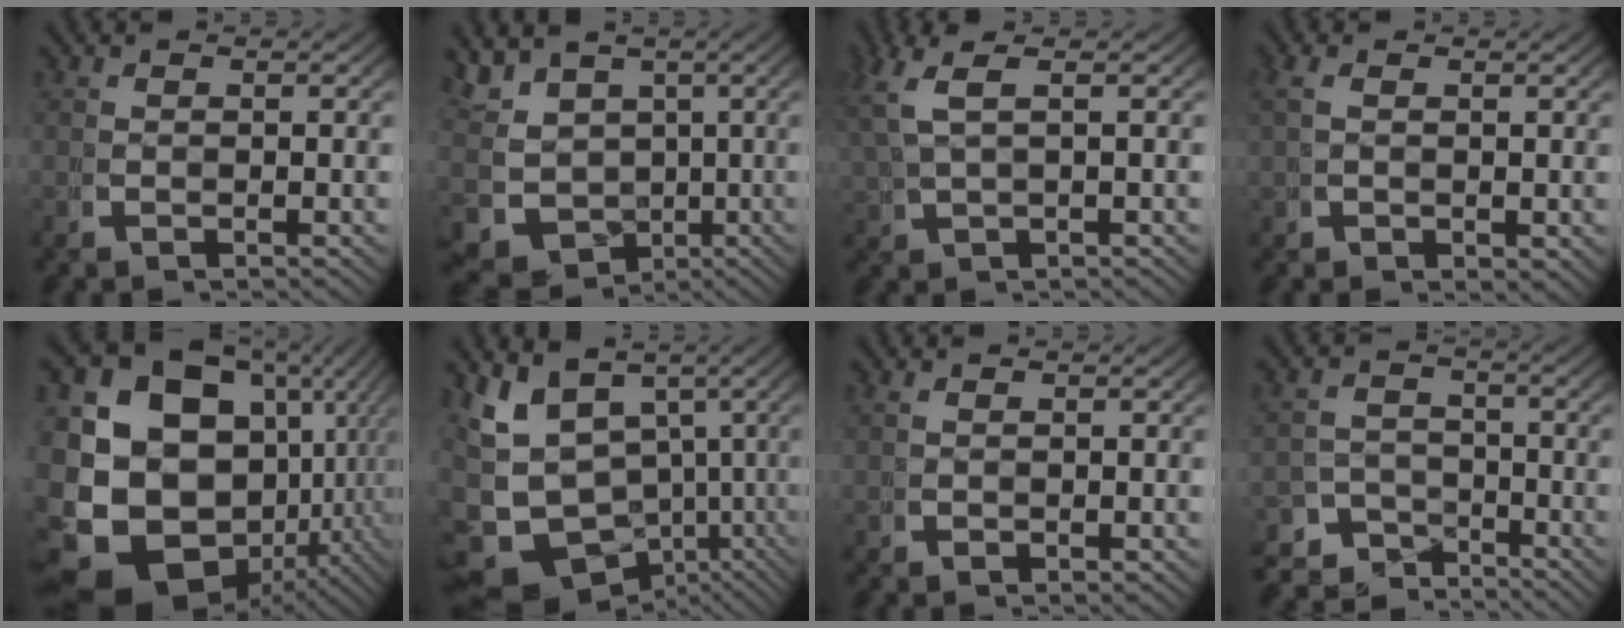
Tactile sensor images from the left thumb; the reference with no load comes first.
{"total": 10.7, "force": [-2.2, 9.1, 5.1], "torque": [-0.133, -0.066, -0.017]}
{"total": 3.6, "force": [1.9, 1.0, 2.9], "torque": [-0.063, 0.007, 0.042]}
{"total": 1.4, "force": [0.6, 0.7, 1.0], "torque": [-0.026, -0.001, 0.017]}
{"total": 25.7, "force": [-3.4, 19.4, 16.5], "torque": [-0.346, -0.086, -0.029]}
{"total": 14.6, "force": [-2.7, 10.8, 9.5], "torque": [-0.197, -0.074, -0.013]}
{"total": 0.6, "force": [0.4, 0.1, 0.4], "torque": [-0.014, -0.004, 0.014]}
{"total": 6.1, "force": [-4.1, 4.1, 1.7], "torque": [0.001, -0.031, -0.072]}